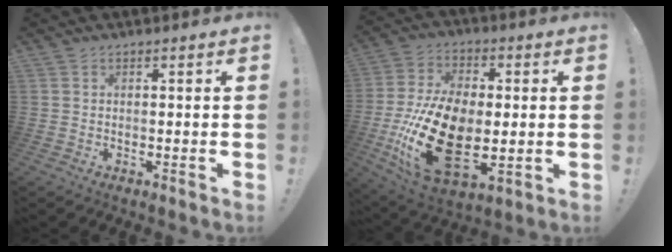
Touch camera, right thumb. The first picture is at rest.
{"total": 23.4, "force": [-4.3, 13.4, 18.7], "torque": [-0.368, 0.016, -0.063]}